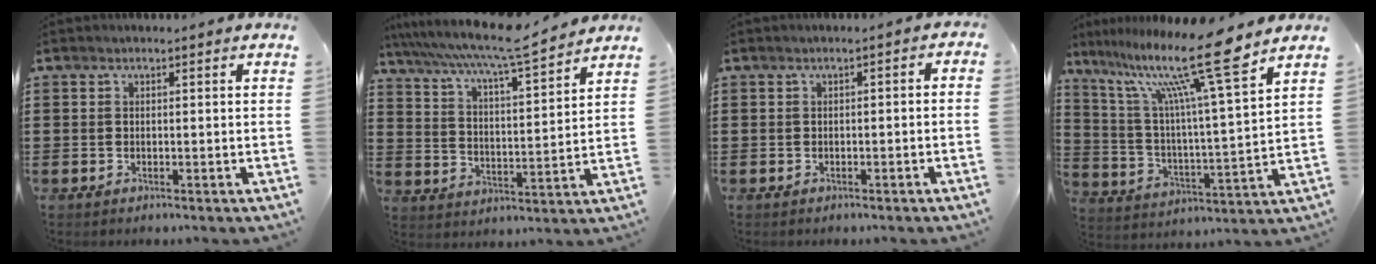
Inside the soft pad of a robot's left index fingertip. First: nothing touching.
{"total": 7.5, "force": [6.7, 0.0, 3.5], "torque": [-0.095, -0.042, 0.108]}
{"total": 1.1, "force": [-1.0, 0.3, 0.3], "torque": [-0.011, 0.002, -0.023]}
{"total": 15.8, "force": [10.8, 1.3, 11.4], "torque": [-0.228, -0.058, 0.168]}